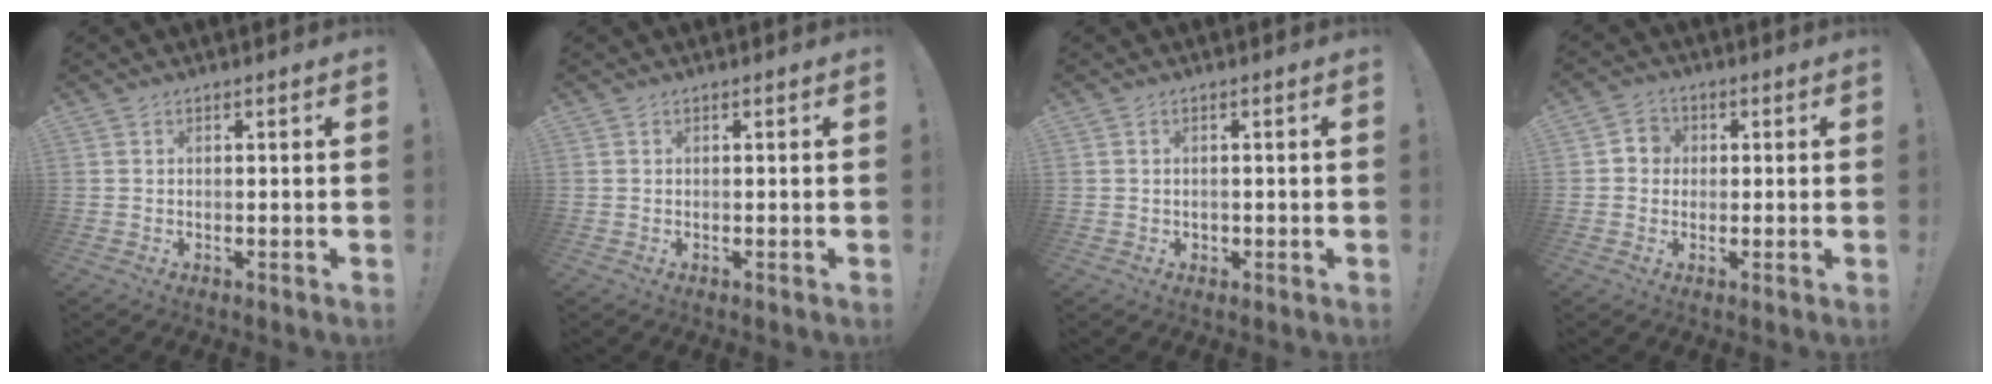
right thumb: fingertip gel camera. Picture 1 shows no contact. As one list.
[{"total": 0.0}, {"total": 0.8, "force": [0.0, 0.8, 0.1], "torque": [-0.003, 0.001, -0.001]}, {"total": 4.5, "force": [0.0, 4.2, 1.5], "torque": [-0.019, 0.008, 0.001]}]